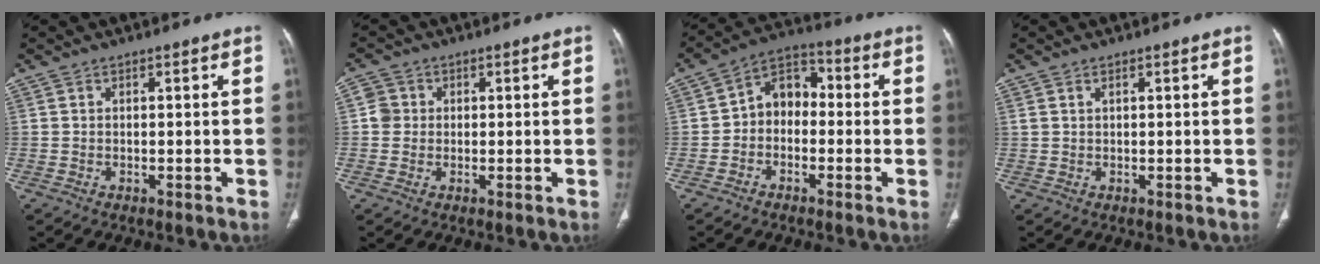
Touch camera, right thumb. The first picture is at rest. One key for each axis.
{"total": 3.1, "fx": 0.3, "fy": 3.0, "fz": 0.7, "tx": 0.009, "ty": 0.007, "tz": 0.002}
{"total": 7.8, "fx": -0.9, "fy": 5.9, "fz": 5.1, "tx": -0.051, "ty": 0.036, "tz": -0.035}
{"total": 0.6, "fx": 0.4, "fy": 0.2, "fz": 0.4, "tx": -0.009, "ty": 0.007, "tz": 0.011}